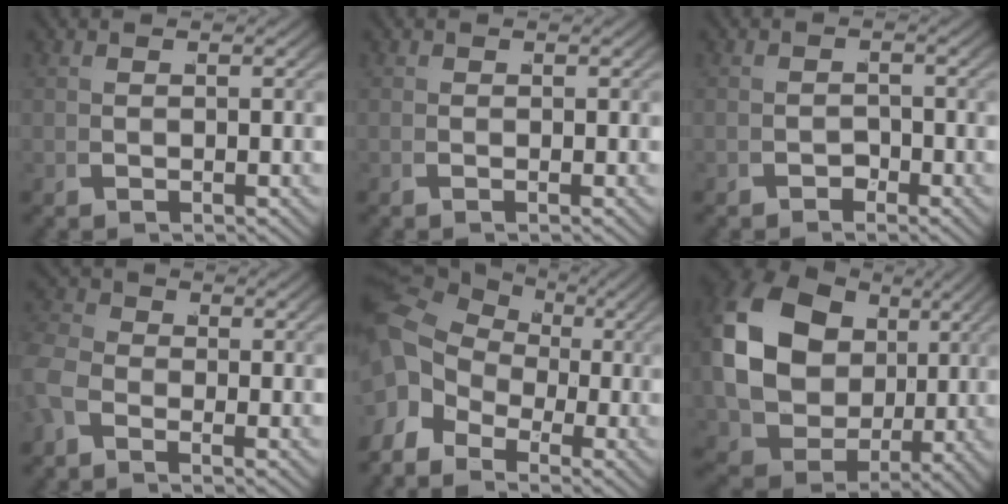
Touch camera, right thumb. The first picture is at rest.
{"total": 0.0}
{"total": 1.4, "force": [-1.2, 0.7, -0.1], "torque": [0.009, -0.001, -0.023]}
{"total": 3.4, "force": [-1.2, 2.7, 1.7], "torque": [-0.029, 0.003, -0.035]}
{"total": 6.0, "force": [0.7, 4.4, 4.0], "torque": [-0.075, 0.000, 0.004]}
{"total": 16.0, "force": [1.6, 12.2, 10.3], "torque": [-0.233, -0.025, 0.027]}